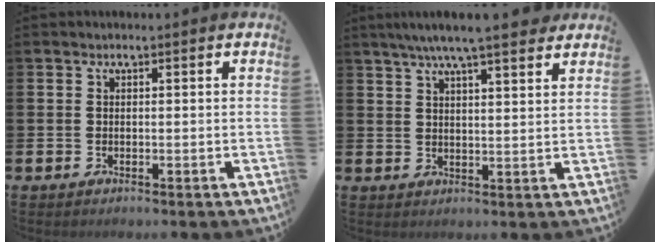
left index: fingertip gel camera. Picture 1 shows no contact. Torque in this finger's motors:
{"motor_torque": [0.68, -0.73, 1.06, 0.21]}